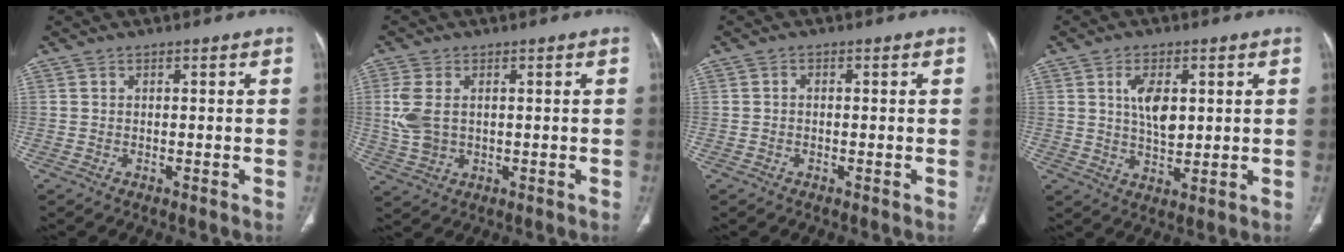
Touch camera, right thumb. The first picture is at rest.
{"total": 6.7, "force": [0.8, 4.4, 5.0], "torque": [-0.120, 0.000, 0.023]}
{"total": 0.6, "force": [-0.2, 0.4, 0.4], "torque": [-0.002, 0.001, -0.008]}
{"total": 7.3, "force": [1.8, 3.8, 6.0], "torque": [-0.094, -0.013, 0.035]}